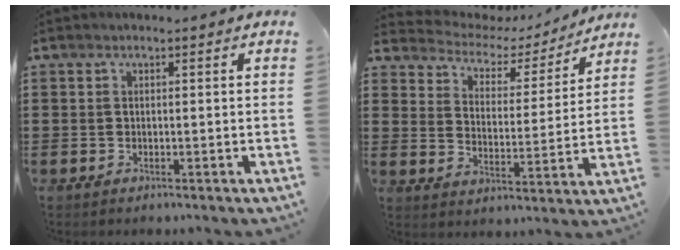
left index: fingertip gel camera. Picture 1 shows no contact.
{"total": 3.8, "force": [3.4, 1.6, 0.3], "torque": [-0.035, -0.024, 0.051]}